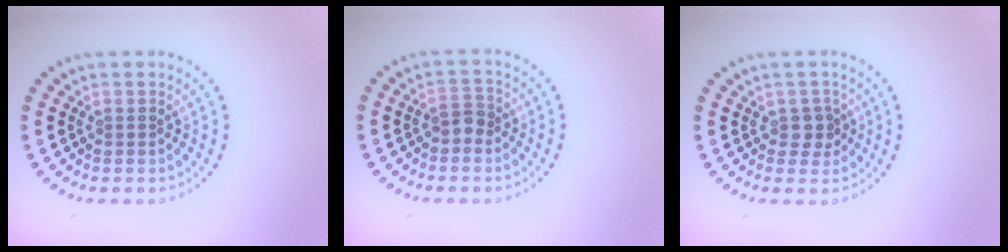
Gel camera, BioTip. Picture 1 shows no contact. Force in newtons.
{"total": 1.6, "press": 1.4, "slide": 0.8}
{"total": 1.4, "press": 1.4, "slide": 0.5}